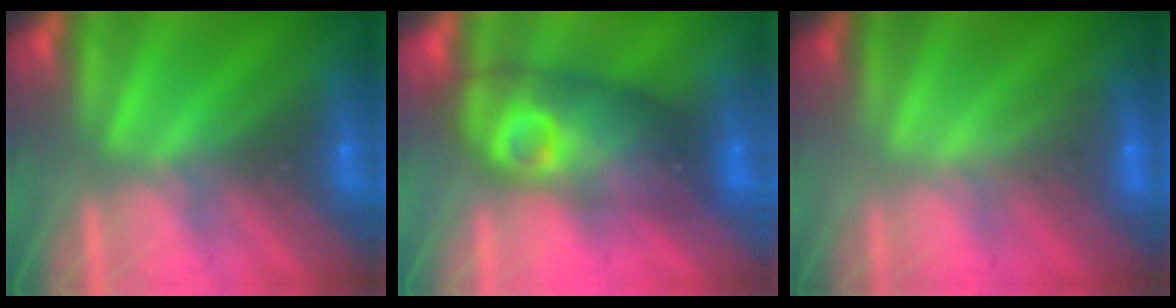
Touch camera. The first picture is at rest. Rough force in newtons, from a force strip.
{"total": 3.8}
{"total": 2.2}